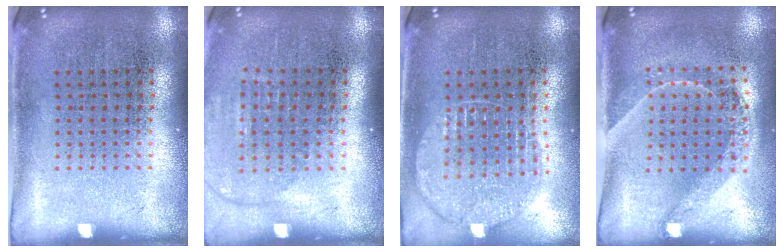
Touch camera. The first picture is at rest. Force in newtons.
{"total": 1.3, "press": 1.2, "slide": 0.5}
{"total": 1.1, "press": 1.1, "slide": 0.1}
{"total": 1.5, "press": 1.2, "slide": 0.9}